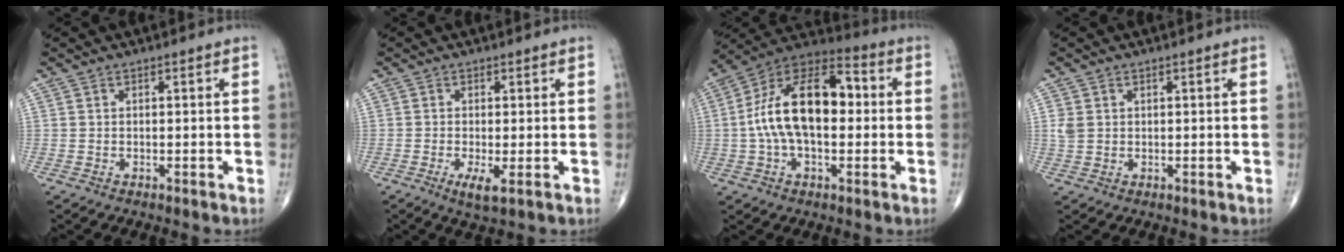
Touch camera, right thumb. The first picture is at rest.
{"total": 3.3, "force": [-1.0, 0.7, 3.0], "torque": [-0.059, -0.010, -0.017]}
{"total": 18.8, "force": [0.8, 10.2, 15.8], "torque": [-0.269, 0.042, 0.005]}
{"total": 2.1, "force": [0.6, 1.6, 1.2], "torque": [-0.028, 0.001, 0.019]}